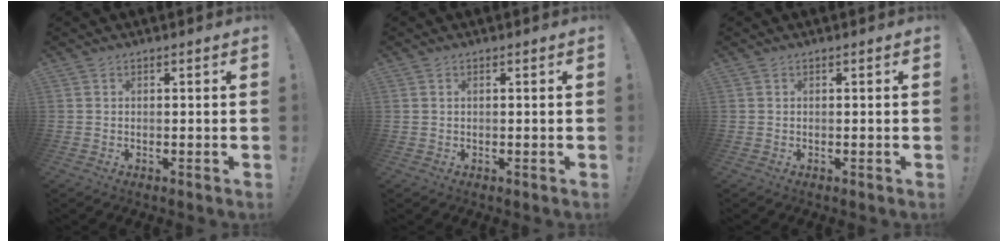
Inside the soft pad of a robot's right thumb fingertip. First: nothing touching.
{"total": 0.5, "force": [0.3, 0.2, 0.4], "torque": [-0.013, 0.002, 0.006]}
{"total": 0.0}